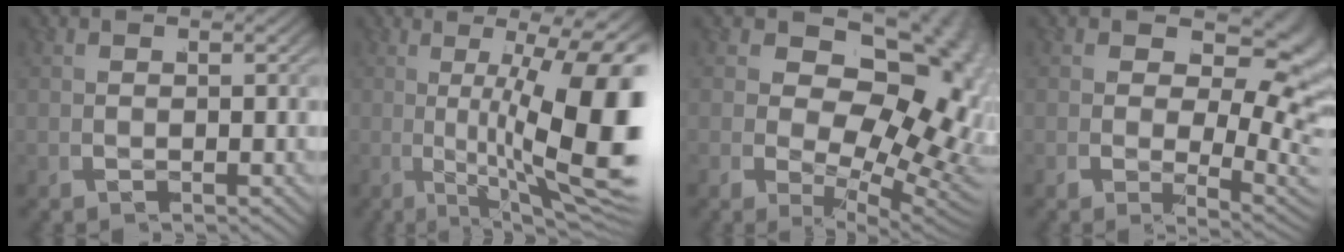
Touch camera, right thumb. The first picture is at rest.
{"total": 14.1, "force": [0.4, 5.5, 13.0], "torque": [-0.190, -0.010, 0.010]}
{"total": 13.2, "force": [0.2, 9.0, 9.7], "torque": [-0.144, -0.039, 0.015]}
{"total": 7.3, "force": [0.4, 4.4, 5.8], "torque": [-0.076, -0.032, 0.020]}